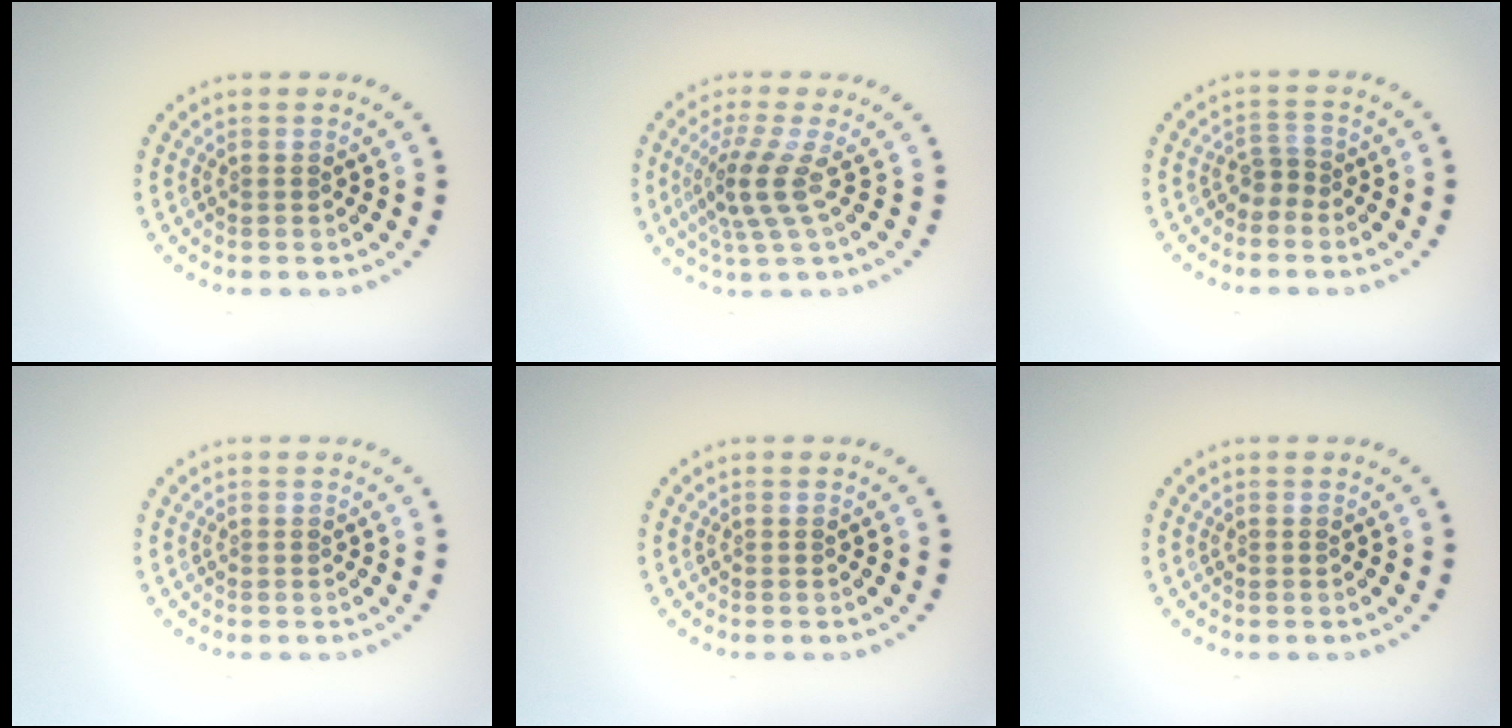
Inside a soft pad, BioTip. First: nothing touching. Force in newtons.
{"total": 3.2, "press": 2.3, "slide": 2.3}
{"total": 1.5, "press": 1.0, "slide": 1.1}
{"total": 0.0}
{"total": 0.0}
{"total": 0.0}